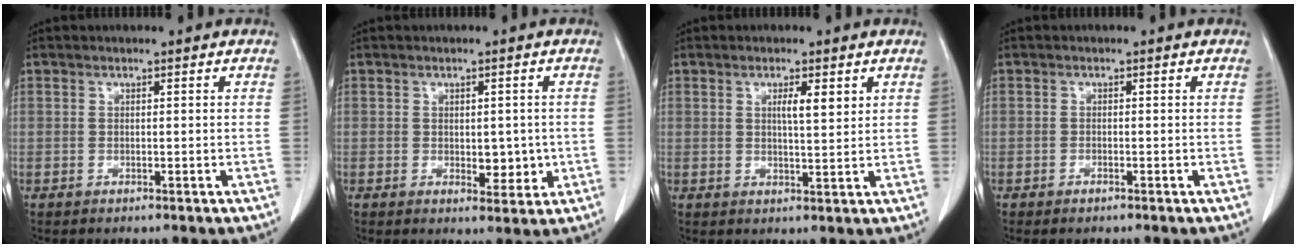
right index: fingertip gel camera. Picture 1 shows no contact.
{"total": 3.8, "force": [-0.2, 2.2, 3.1], "torque": [-0.031, -0.002, 0.008]}
{"total": 3.3, "force": [1.4, 0.6, 2.9], "torque": [-0.051, -0.001, 0.022]}
{"total": 0.9, "force": [-0.7, 0.2, 0.5], "torque": [-0.015, -0.001, -0.009]}